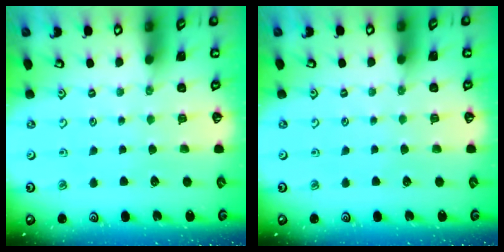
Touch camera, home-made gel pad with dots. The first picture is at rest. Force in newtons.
{"total": 0.0}